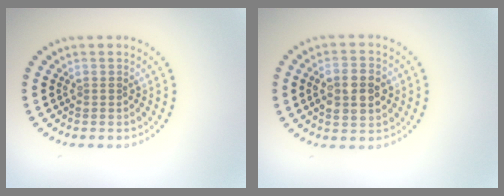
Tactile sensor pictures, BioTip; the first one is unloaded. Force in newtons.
{"total": 4.4, "press": 4.4, "slide": 0.3}